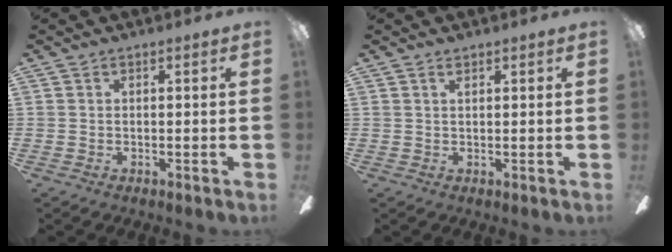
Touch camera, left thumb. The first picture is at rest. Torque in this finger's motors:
{"motor_torque": [0.31, -0.10, -0.31, 0.10, 0.05]}